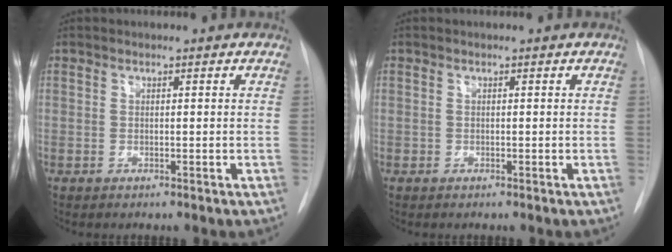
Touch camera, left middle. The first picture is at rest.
{"total": 0.0}